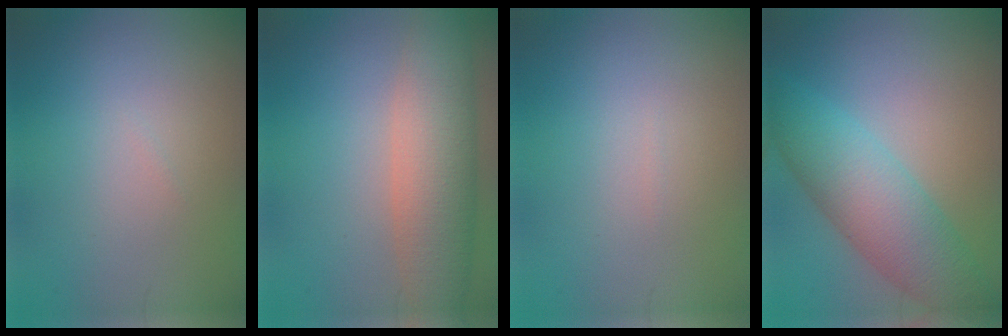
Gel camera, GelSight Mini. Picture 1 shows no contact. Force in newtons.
{"total": 6.0, "press": 6.0, "slide": 0.4}
{"total": 0.0}
{"total": 6.5, "press": 6.5, "slide": 0.1}